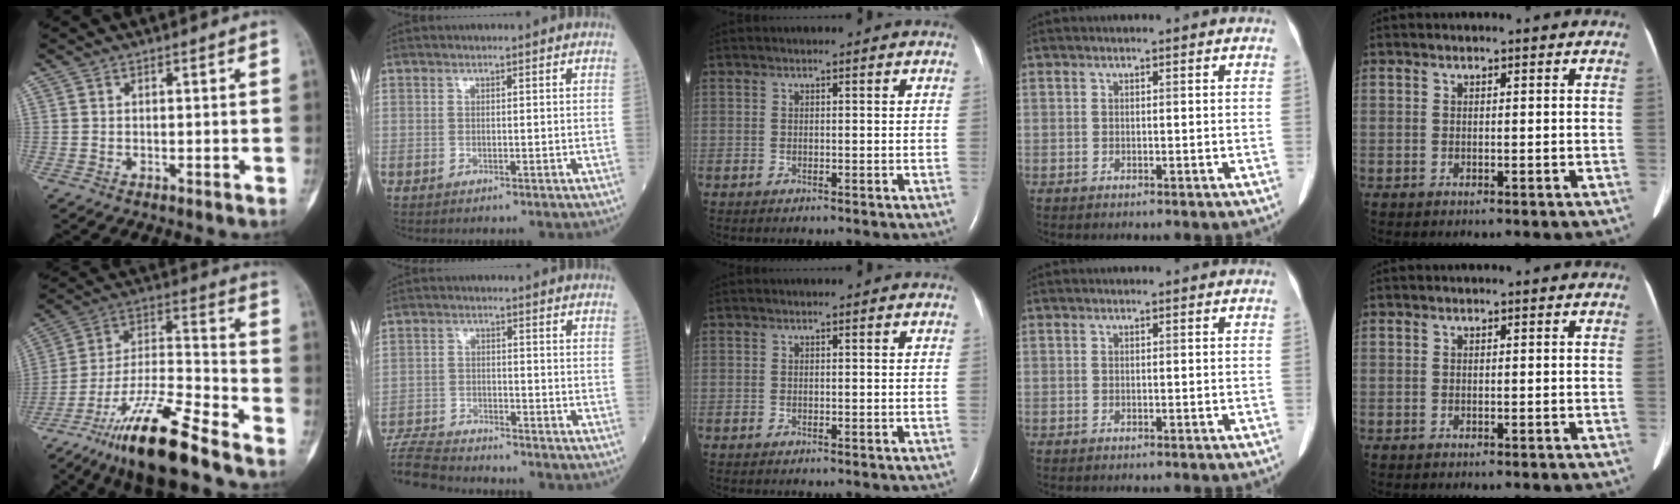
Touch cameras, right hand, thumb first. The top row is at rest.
{"thumb": {"total": 18.8, "force": [-13.5, 3.0, 12.7], "torque": [-0.251, 0.070, -0.243]}, "index": {"total": 9.3, "force": [-9.1, 0.8, 1.8], "torque": [-0.036, -0.007, -0.168]}}